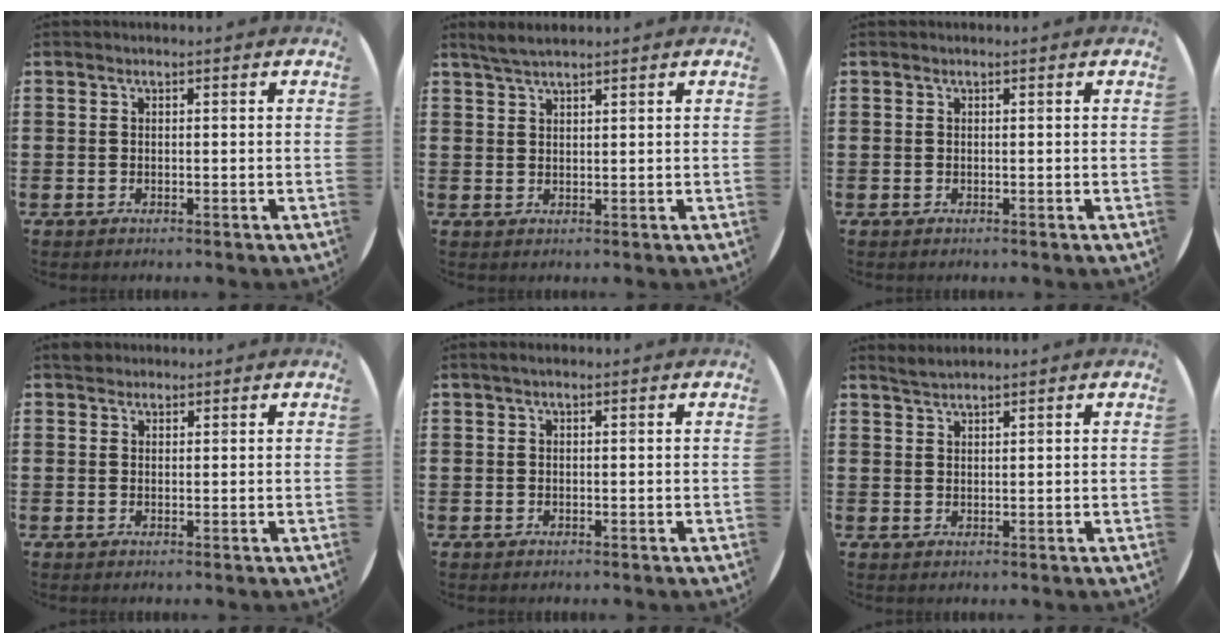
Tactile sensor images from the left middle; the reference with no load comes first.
{"total": 2.3, "force": [2.1, 0.2, 1.0], "torque": [-0.023, 0.003, 0.039]}
{"total": 0.0}
{"total": 1.4, "force": [1.3, 0.6, 0.0], "torque": [0.004, 0.002, 0.023]}
{"total": 0.5, "force": [0.3, 0.1, 0.4], "torque": [-0.009, 0.002, 0.005]}
{"total": 1.6, "force": [1.6, -0.1, 0.2], "torque": [-0.005, 0.002, 0.031]}